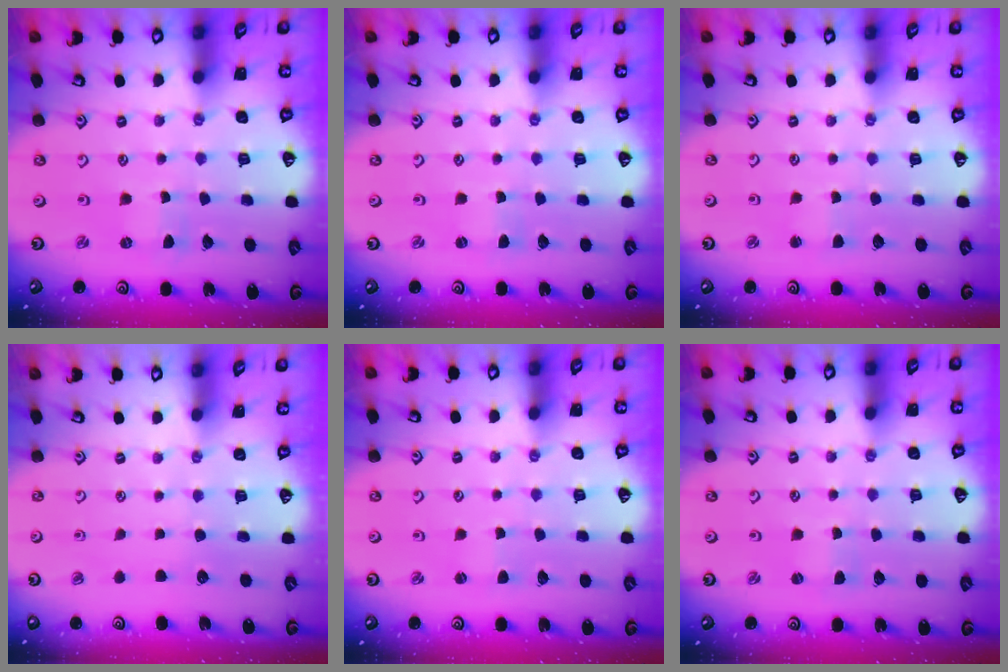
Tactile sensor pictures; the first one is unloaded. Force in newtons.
{"total": 0.0}
{"total": 1.8, "press": 1.8, "slide": 0.3}
{"total": 0.0}
{"total": 1.6, "press": 1.6, "slide": 0.4}
{"total": 0.0}